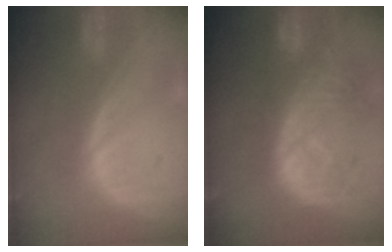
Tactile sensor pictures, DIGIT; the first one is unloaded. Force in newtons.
{"total": 10.8, "press": 9.7, "slide": 4.8}